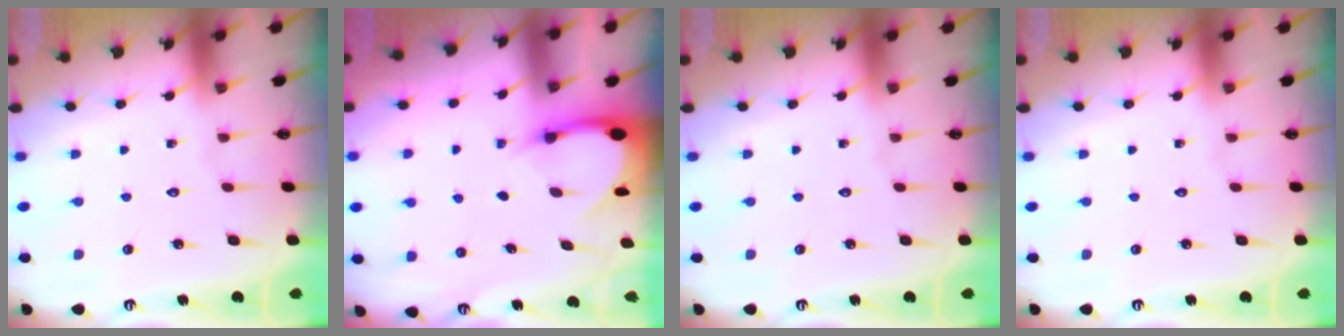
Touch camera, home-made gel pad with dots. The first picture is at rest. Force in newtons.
{"total": 3.3, "press": 3.3, "slide": 0.3}
{"total": 0.0}
{"total": 0.0}